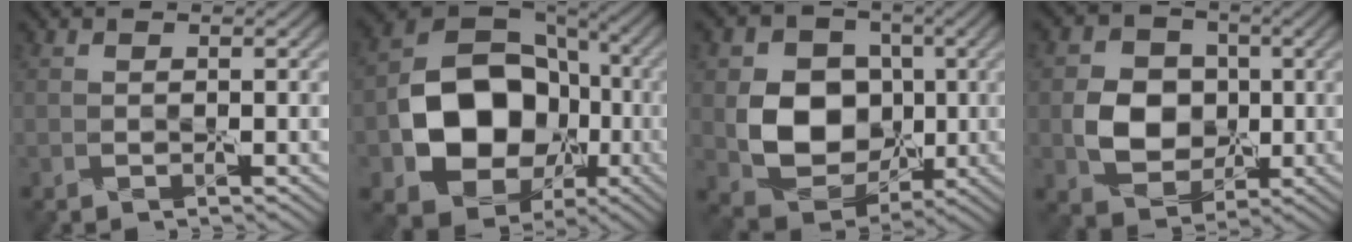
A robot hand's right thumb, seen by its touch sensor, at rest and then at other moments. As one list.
[{"total": 13.9, "force": [-3.1, 11.0, 8.0], "torque": [-0.140, -0.030, -0.051]}, {"total": 8.2, "force": [0.2, 7.0, 4.3], "torque": [-0.094, -0.005, -0.002]}, {"total": 5.2, "force": [0.0, 4.6, 2.4], "torque": [-0.051, 0.006, -0.013]}]